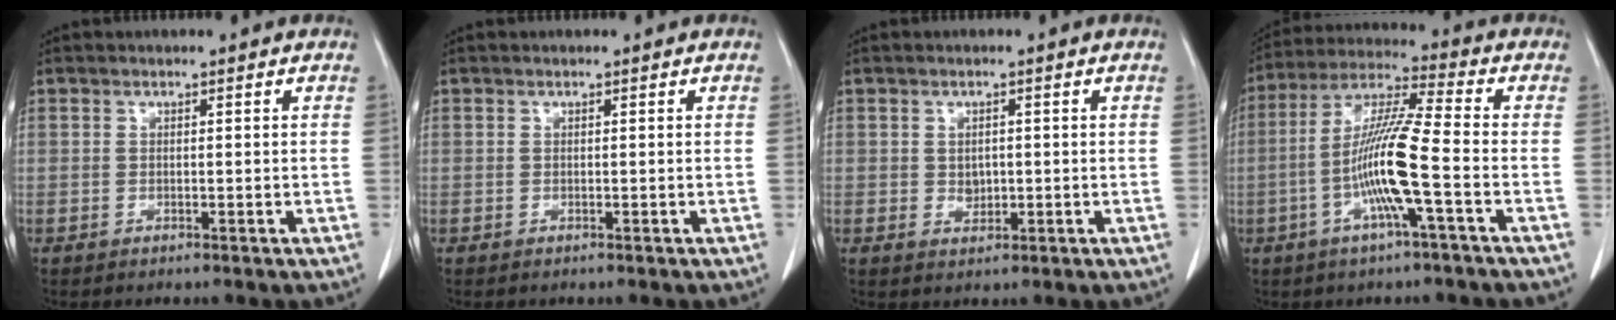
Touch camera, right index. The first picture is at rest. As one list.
[{"total": 0.0}, {"total": 2.0, "force": [0.1, 1.6, 1.2], "torque": [-0.017, 0.002, 0.009]}, {"total": 11.9, "force": [-3.1, -0.2, 11.5], "torque": [-0.228, 0.005, -0.067]}]